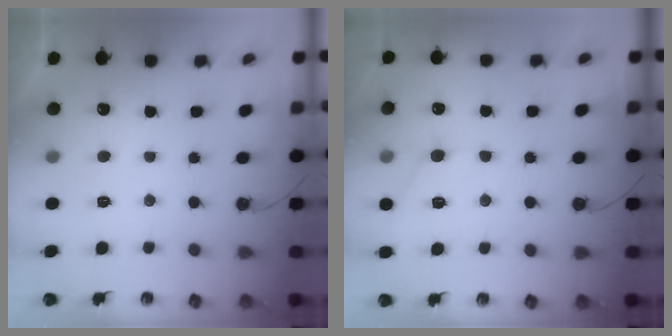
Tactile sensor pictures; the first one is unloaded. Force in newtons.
{"total": 6.3, "press": 6.3, "slide": 0.5}